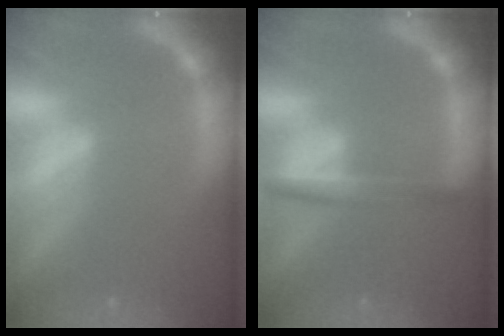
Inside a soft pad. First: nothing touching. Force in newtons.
{"total": 3.0}